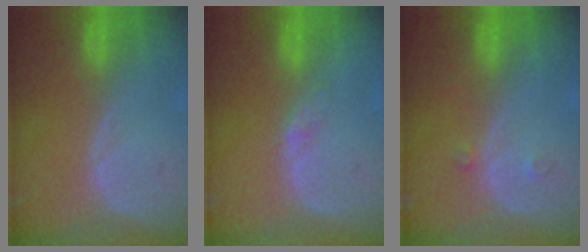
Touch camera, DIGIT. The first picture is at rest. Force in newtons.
{"total": 1.4, "press": 1.4, "slide": 0.1}
{"total": 1.2, "press": 1.0, "slide": 0.7}